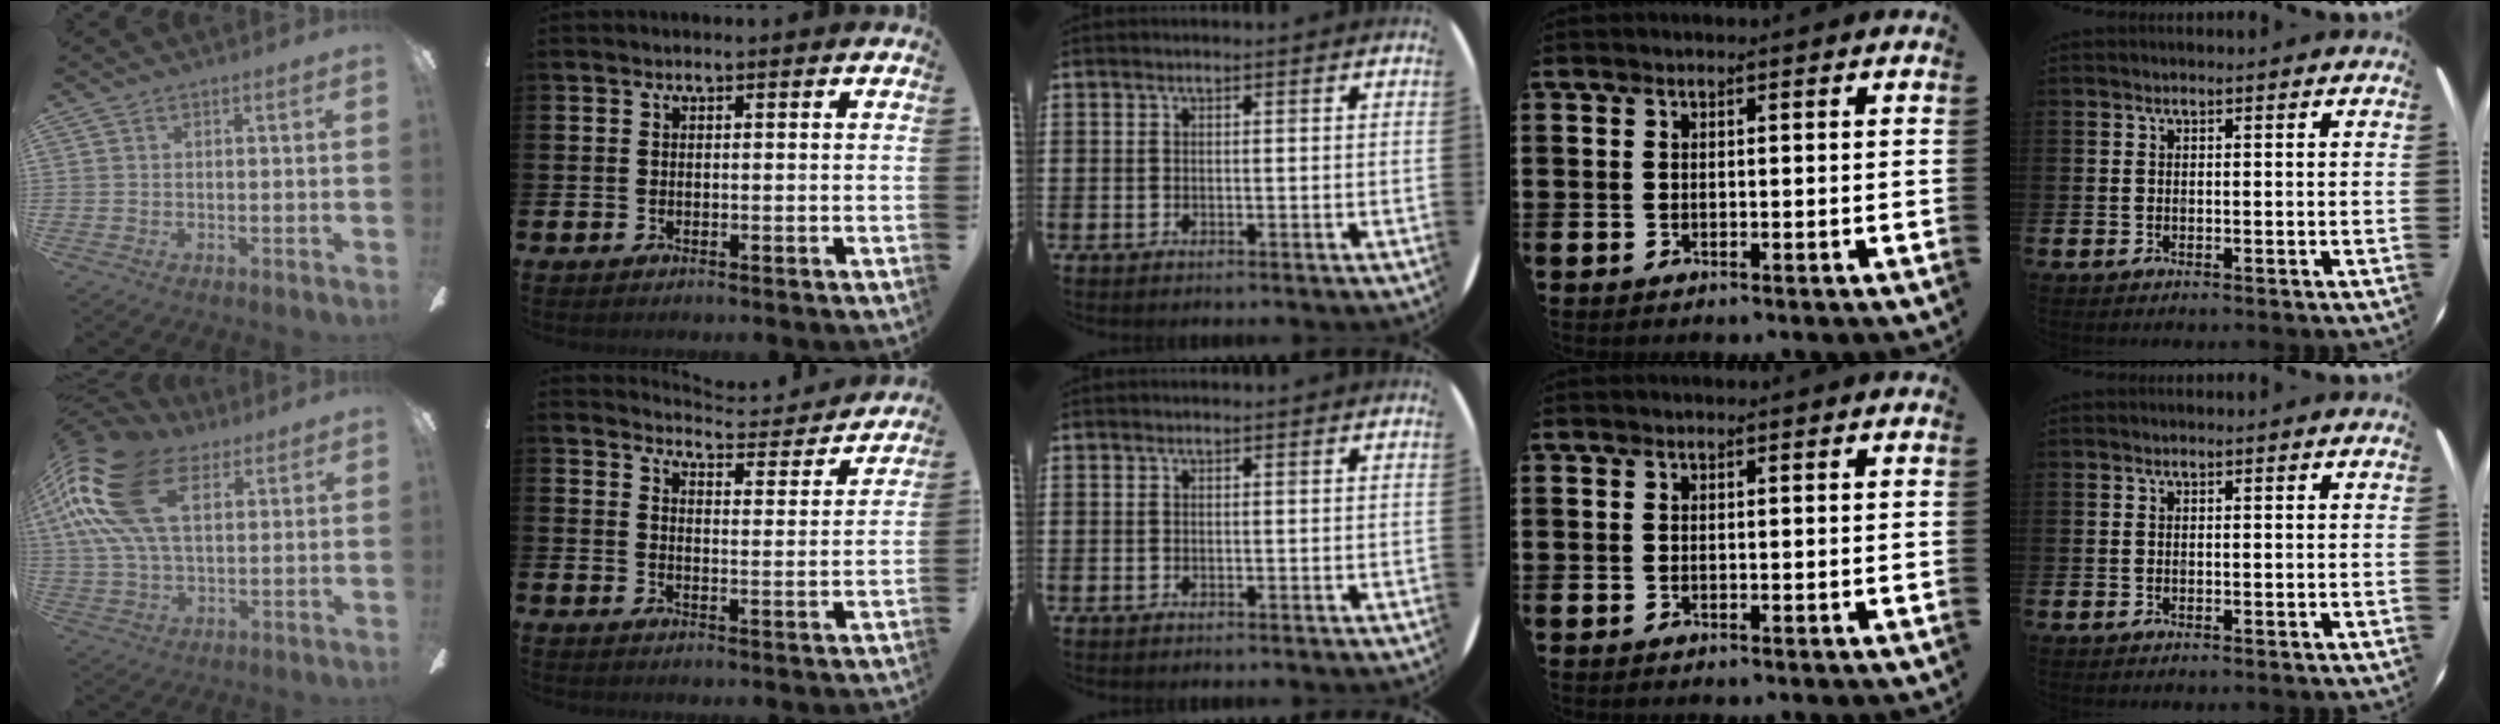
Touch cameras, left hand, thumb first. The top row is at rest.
{"thumb": {"total": 22.1, "force": [8.6, 12.3, 16.2], "torque": [-0.365, -0.006, 0.146]}, "index": {"total": 4.8, "force": [4.7, 0.5, 0.6], "torque": [-0.017, -0.041, 0.076]}}